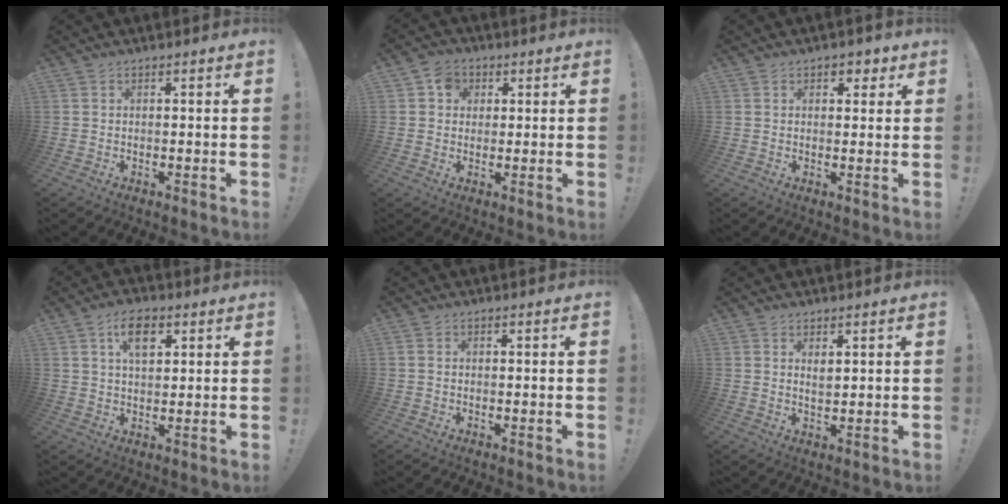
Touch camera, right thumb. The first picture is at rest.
{"total": 6.2, "force": [1.8, 5.6, 2.1], "torque": [-0.020, 0.004, 0.033]}
{"total": 3.3, "force": [1.6, 2.5, 1.5], "torque": [0.000, -0.007, 0.023]}
{"total": 8.1, "force": [3.6, 4.6, 5.7], "torque": [-0.080, 0.000, 0.061]}
{"total": 0.8, "force": [-0.1, 0.7, 0.3], "torque": [-0.015, 0.006, 0.000]}
{"total": 2.5, "force": [1.5, 1.2, 1.7], "torque": [-0.014, -0.011, 0.022]}